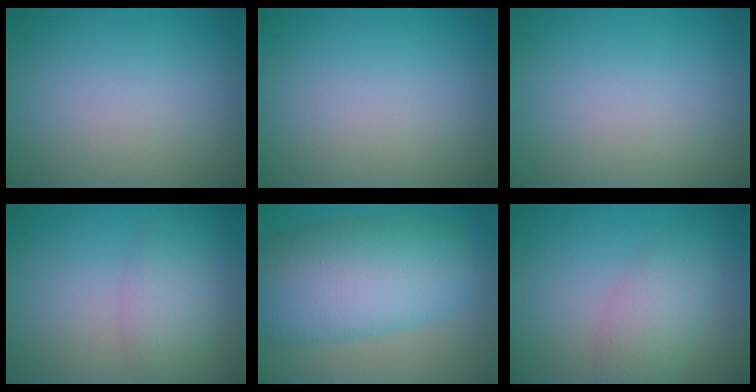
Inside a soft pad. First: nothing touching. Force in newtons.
{"total": 0.0}
{"total": 0.0}
{"total": 3.5, "press": 3.5, "slide": 0.1}
{"total": 11.3, "press": 11.2, "slide": 0.6}
{"total": 3.7, "press": 3.7, "slide": 0.1}